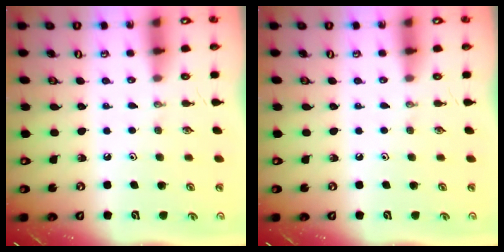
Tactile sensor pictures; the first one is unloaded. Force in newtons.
{"total": 0.0}